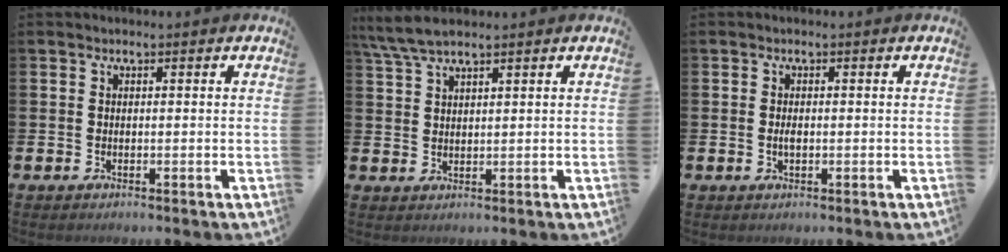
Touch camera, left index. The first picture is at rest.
{"total": 4.6, "force": [3.9, 0.7, 2.3], "torque": [-0.060, -0.004, 0.073]}
{"total": 1.2, "force": [-0.1, 0.5, 1.0], "torque": [-0.019, 0.003, -0.004]}